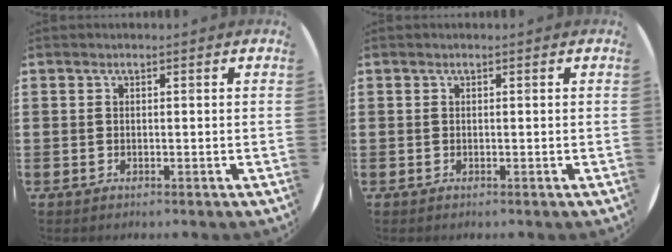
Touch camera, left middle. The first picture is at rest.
{"total": 0.0}